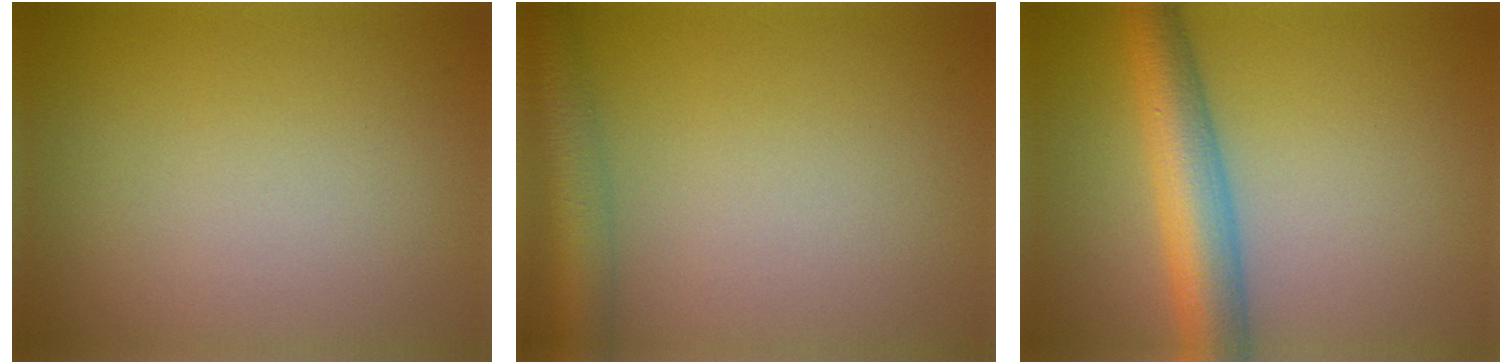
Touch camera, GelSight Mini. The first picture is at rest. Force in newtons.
{"total": 4.5, "press": 4.5, "slide": 0.2}
{"total": 6.2, "press": 6.2, "slide": 0.2}